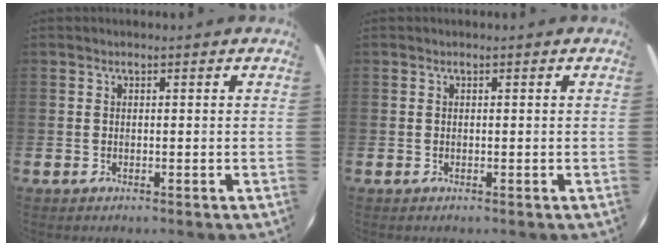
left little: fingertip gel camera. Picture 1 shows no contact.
{"total": 0.0}